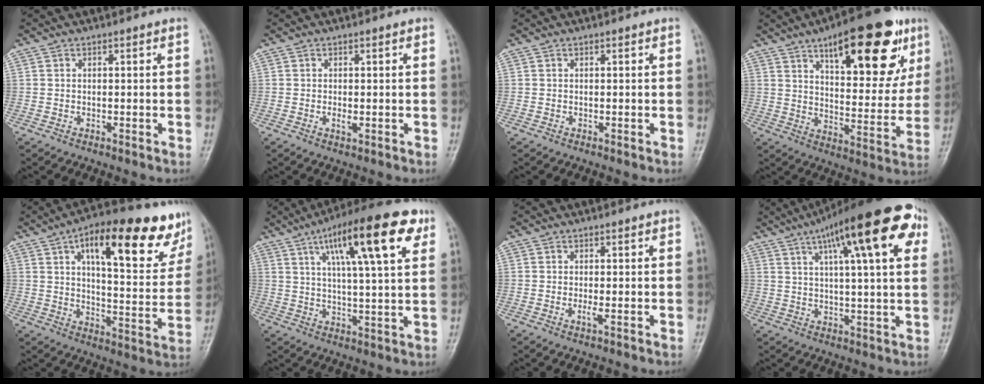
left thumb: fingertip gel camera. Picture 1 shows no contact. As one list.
[{"total": 1.6, "force": [-0.1, 0.7, 1.5], "torque": [-0.025, -0.004, -0.001]}, {"total": 0.0}, {"total": 24.1, "force": [12.4, 9.3, 18.4], "torque": [-0.220, -0.031, 0.181]}, {"total": 23.0, "force": [12.2, 8.5, 17.5], "torque": [-0.205, -0.024, 0.175]}, {"total": 18.3, "force": [8.4, 4.5, 15.6], "torque": [-0.225, -0.008, 0.127]}, {"total": 1.6, "force": [-0.1, 0.2, 1.6], "torque": [-0.025, -0.002, -0.001]}, {"total": 21.7, "force": [9.7, 5.5, 18.6], "torque": [-0.262, 0.012, 0.136]}]